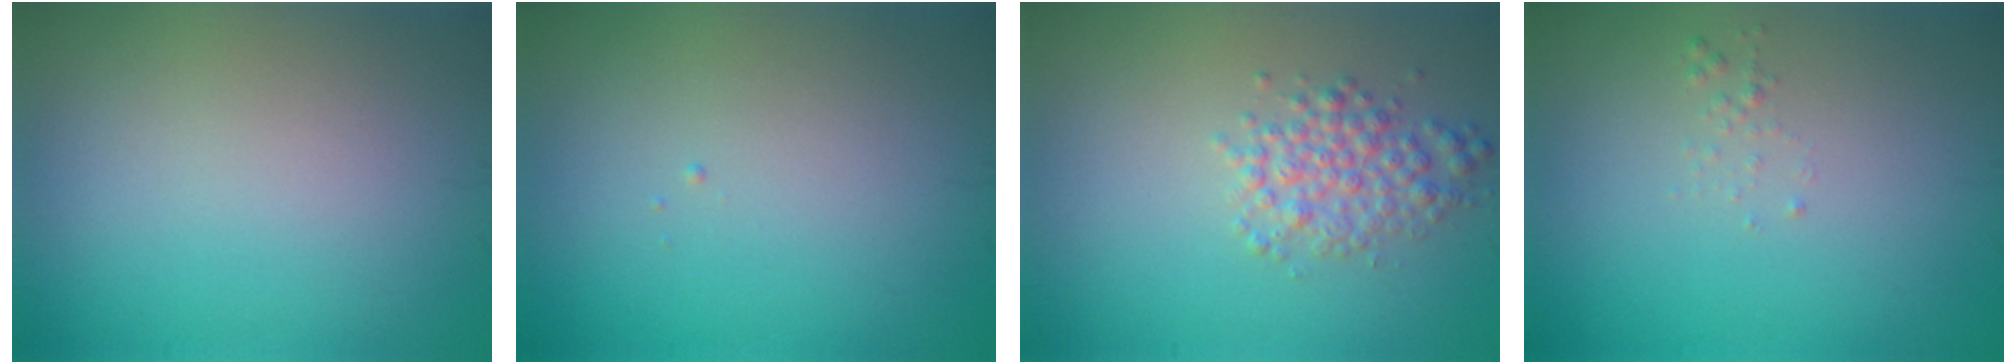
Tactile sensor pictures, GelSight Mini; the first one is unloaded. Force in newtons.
{"total": 0.0}
{"total": 3.0, "press": 3.0, "slide": 0.1}
{"total": 0.6, "press": 0.6, "slide": 0.1}